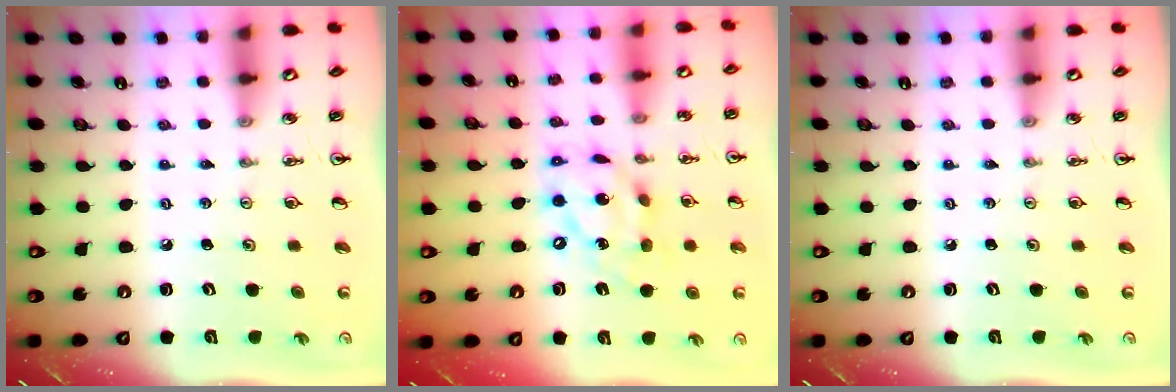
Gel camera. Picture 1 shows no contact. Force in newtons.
{"total": 13.4, "press": 13.4, "slide": 1.0}
{"total": 0.0}